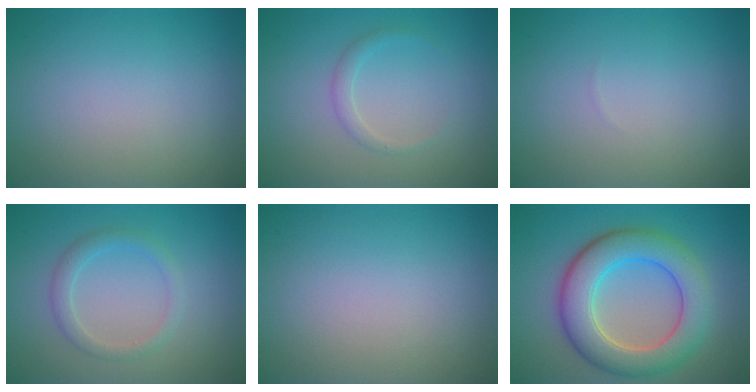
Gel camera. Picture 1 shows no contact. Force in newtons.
{"total": 1.2, "press": 1.2, "slide": 0.1}
{"total": 0.0}
{"total": 2.0, "press": 2.0, "slide": 0.2}
{"total": 0.0}
{"total": 7.8, "press": 7.8, "slide": 0.3}